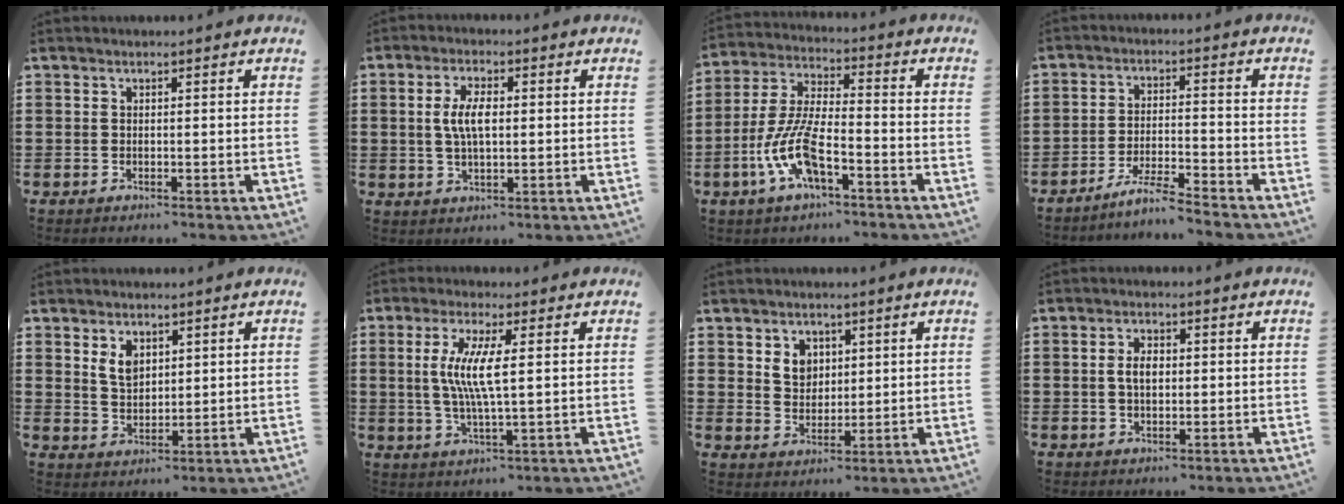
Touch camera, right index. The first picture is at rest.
{"total": 5.4, "force": [0.5, 2.2, 4.9], "torque": [-0.104, 0.006, 0.003]}
{"total": 9.5, "force": [-4.2, 3.0, 8.0], "torque": [-0.194, -0.011, -0.084]}
{"total": 5.0, "force": [-4.6, -0.5, 1.8], "torque": [-0.046, -0.010, -0.093]}
{"total": 4.0, "force": [2.0, 2.5, 2.3], "torque": [-0.055, 0.009, 0.036]}
{"total": 7.3, "force": [1.1, 1.0, 7.1], "torque": [-0.150, -0.009, 0.011]}
{"total": 4.3, "force": [2.0, 3.6, 1.4], "torque": [-0.035, 0.010, 0.036]}
{"total": 3.3, "force": [0.2, 1.8, 2.7], "torque": [-0.046, 0.005, 0.001]}